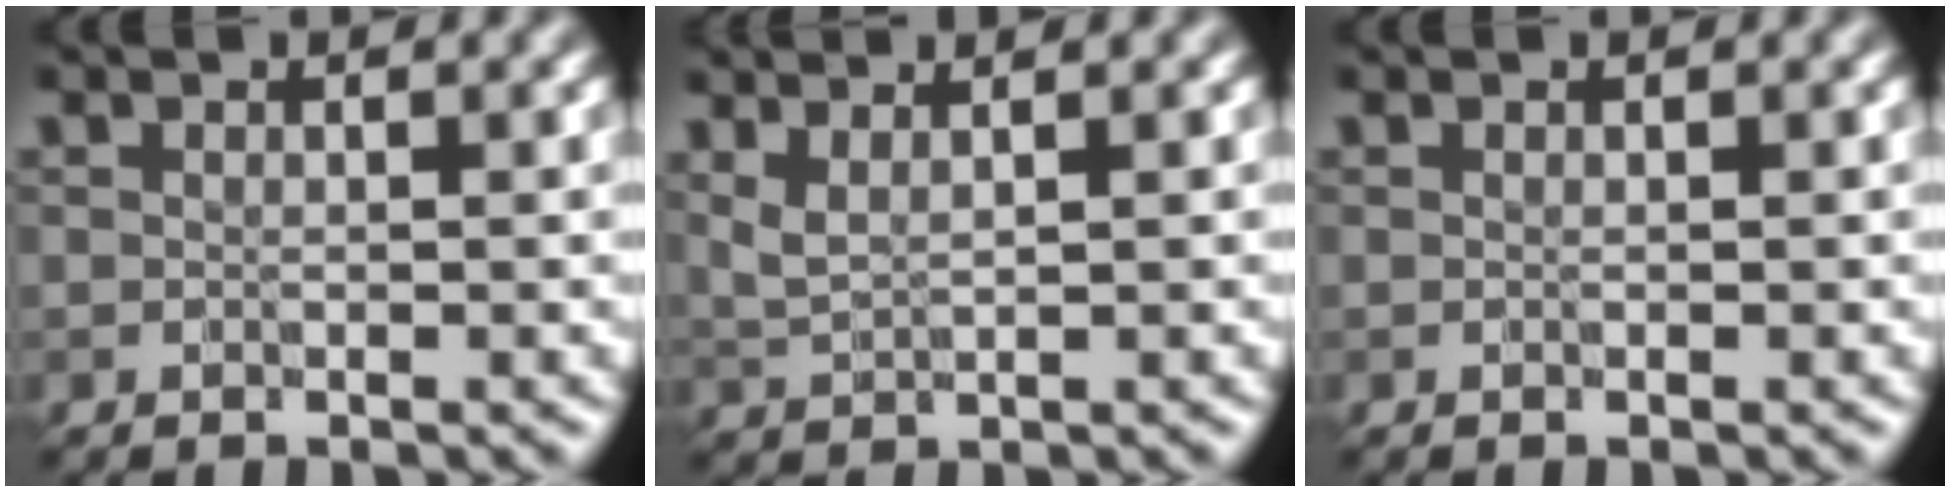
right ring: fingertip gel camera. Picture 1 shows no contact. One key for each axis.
{"total": 2.2, "fx": 1.5, "fy": 0.5, "fz": 1.5, "tx": -0.029, "ty": 0.001, "tz": 0.026}
{"total": 0.0}